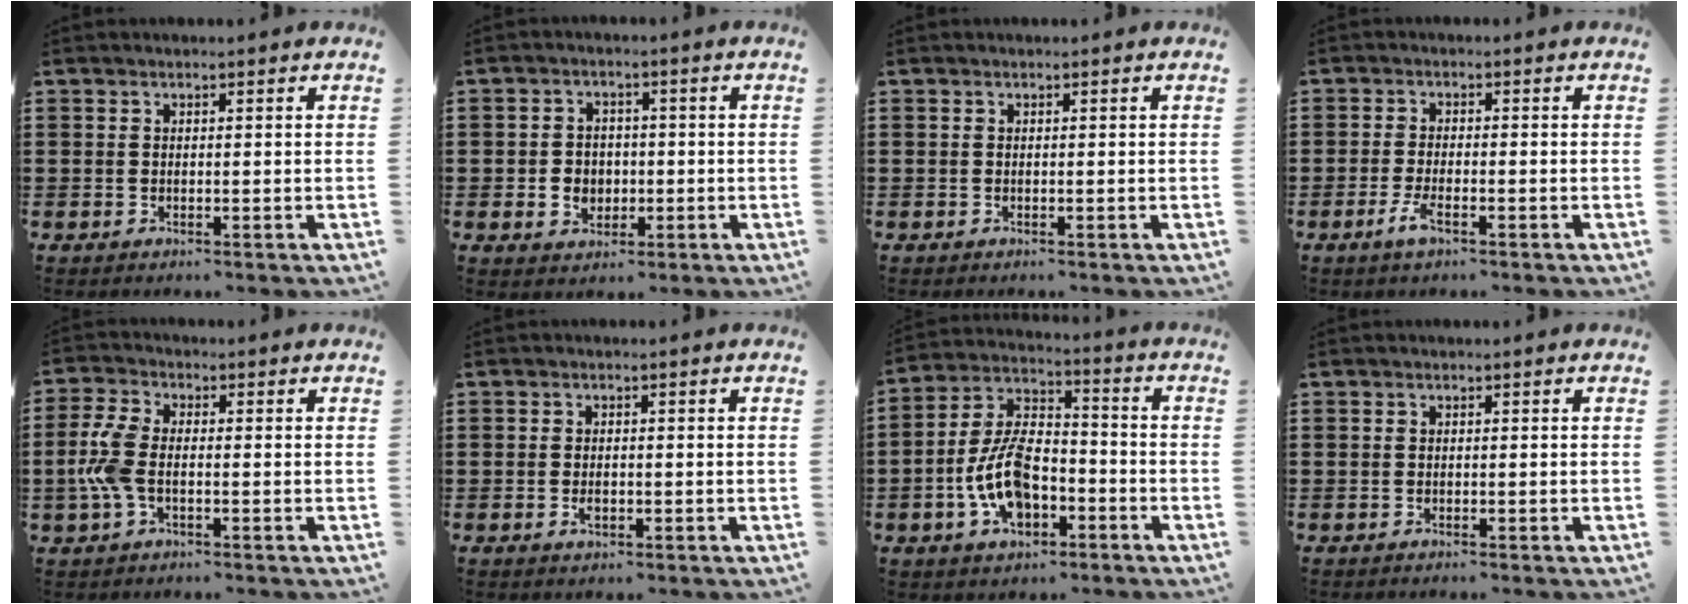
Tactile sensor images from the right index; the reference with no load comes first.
{"total": 3.5, "force": [-0.7, 3.1, 1.5], "torque": [-0.032, 0.001, -0.017]}
{"total": 0.0}
{"total": 3.2, "force": [-1.7, 0.6, 2.6], "torque": [-0.065, -0.010, -0.036]}
{"total": 6.5, "force": [-1.2, 3.2, 5.6], "torque": [-0.144, -0.008, -0.030]}
{"total": 1.4, "force": [-0.5, 0.6, 1.2], "torque": [-0.024, -0.003, -0.009]}
{"total": 9.7, "force": [-3.8, 5.1, 7.3], "torque": [-0.171, 0.003, -0.074]}
{"total": 0.0}